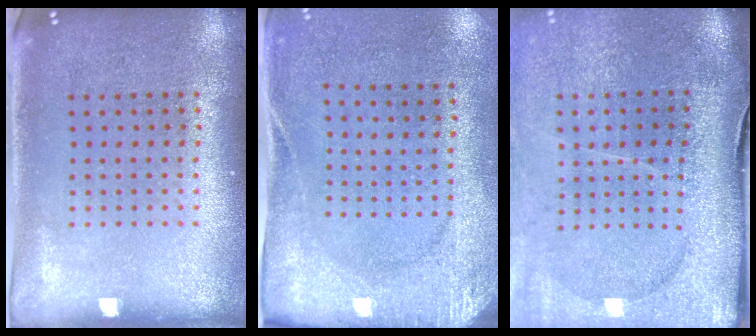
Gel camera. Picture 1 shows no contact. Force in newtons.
{"total": 2.6, "press": 2.0, "slide": 1.6}
{"total": 4.6, "press": 3.6, "slide": 2.8}